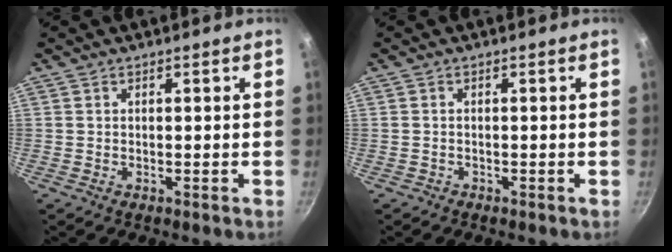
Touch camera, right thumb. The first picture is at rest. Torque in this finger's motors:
{"motor_torque": [0.35, 0.13, 0.19, 0.35, 0.09]}